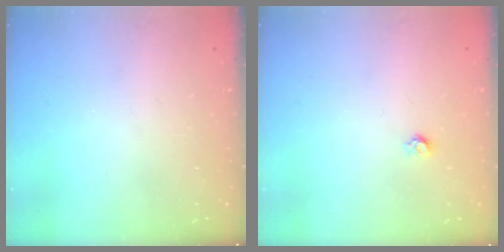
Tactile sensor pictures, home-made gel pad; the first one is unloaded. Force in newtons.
{"total": 3.6, "press": 3.6, "slide": 0.3}